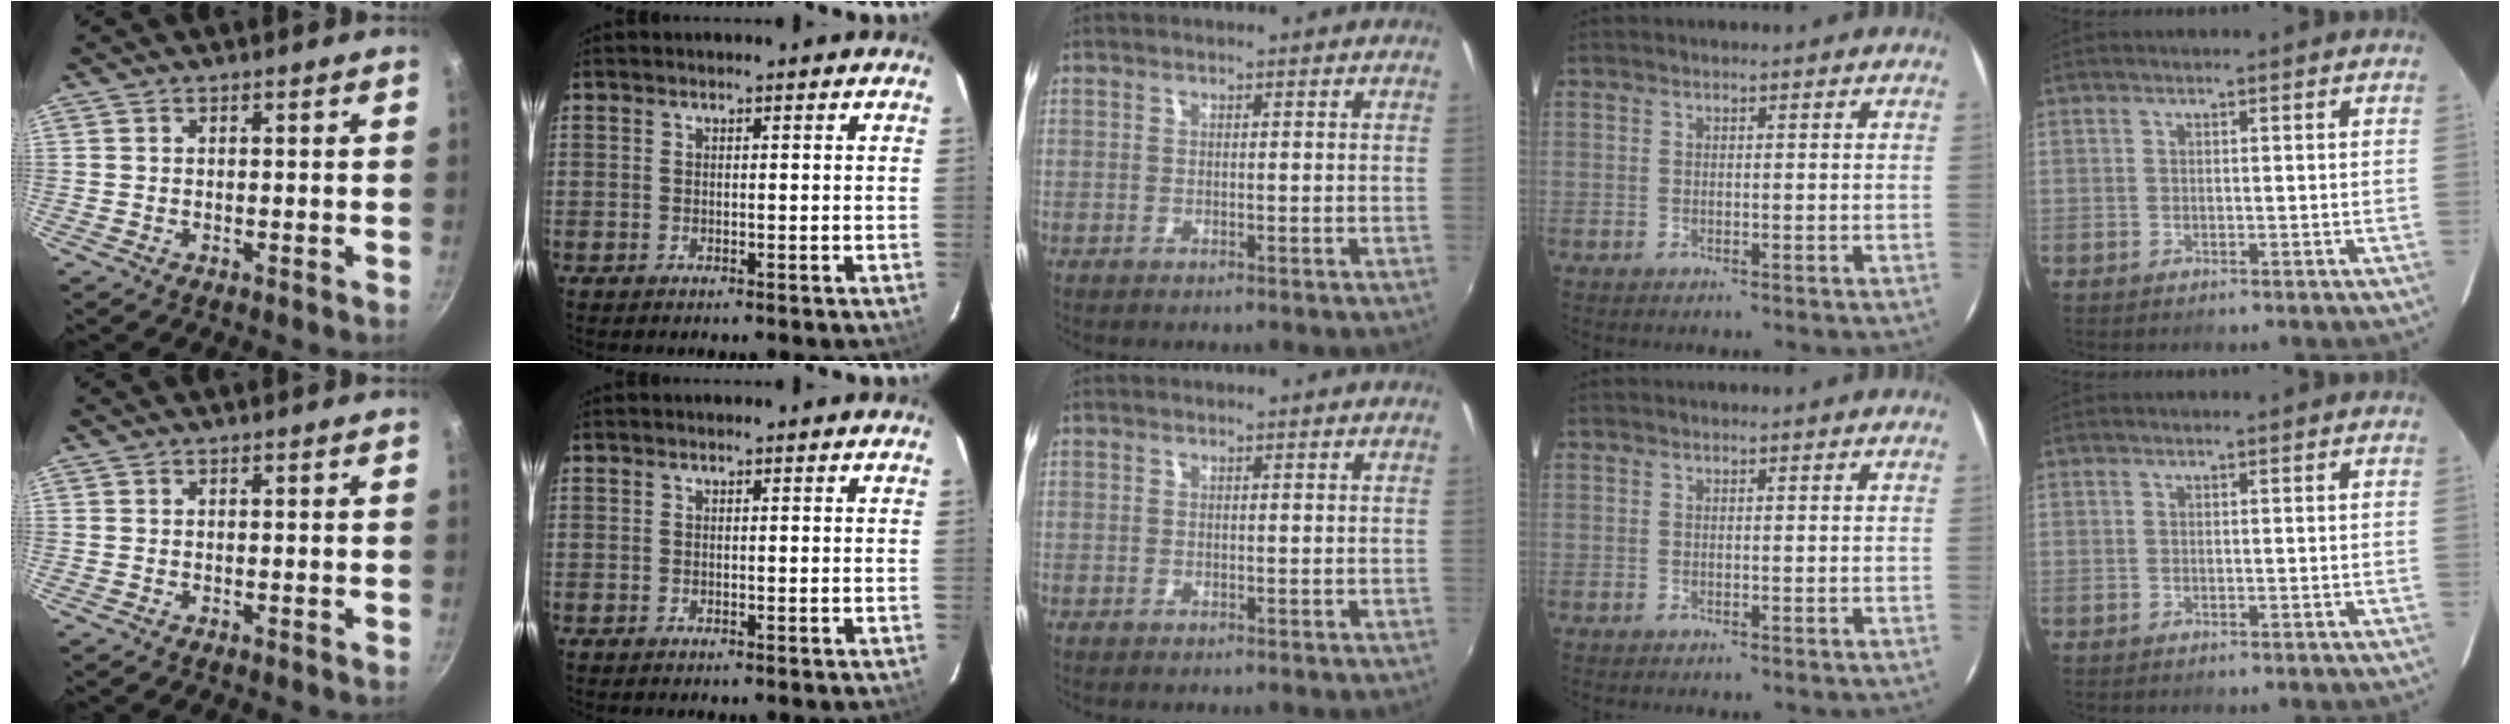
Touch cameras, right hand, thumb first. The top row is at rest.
{}